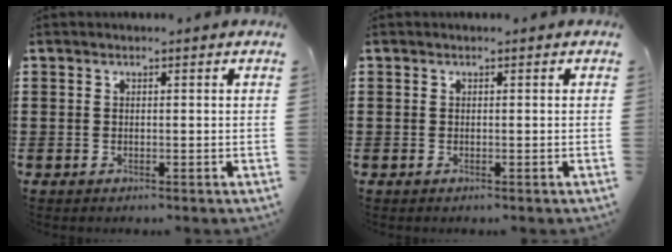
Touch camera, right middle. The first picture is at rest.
{"total": 0.0}